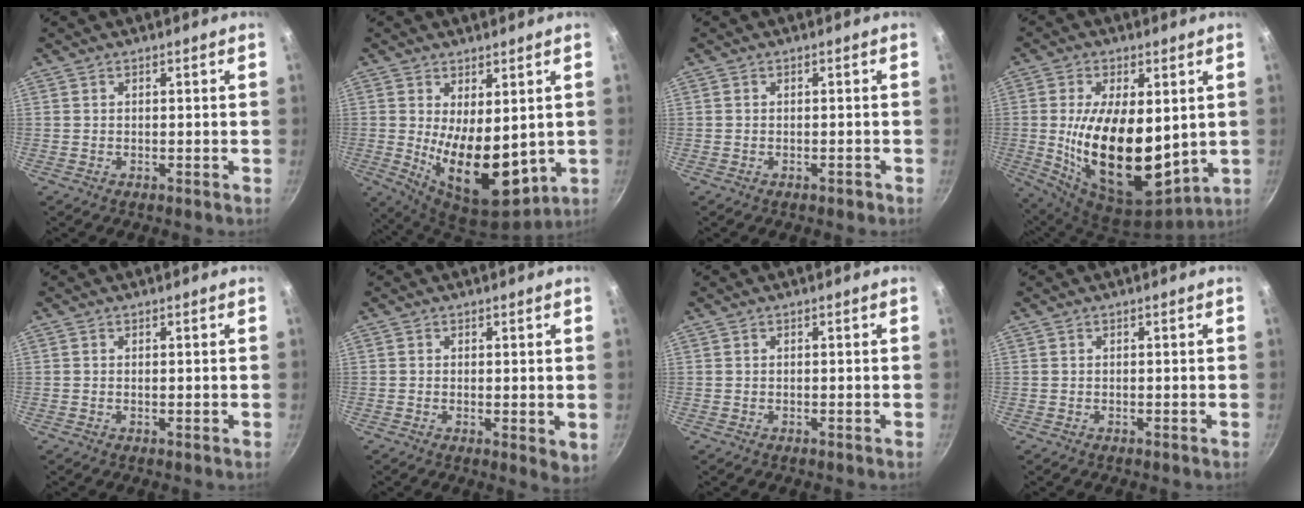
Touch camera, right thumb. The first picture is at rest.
{"total": 14.1, "force": [0.3, 7.3, 12.1], "torque": [-0.170, -0.039, 0.026]}
{"total": 0.9, "force": [-0.6, 0.5, 0.5], "torque": [-0.002, 0.010, -0.005]}
{"total": 21.0, "force": [1.1, 10.9, 17.9], "torque": [-0.306, -0.034, 0.032]}
{"total": 0.0}
{"total": 3.6, "force": [0.3, 1.6, 3.2], "torque": [-0.043, -0.010, 0.004]}
{"total": 0.0}
{"total": 0.0}